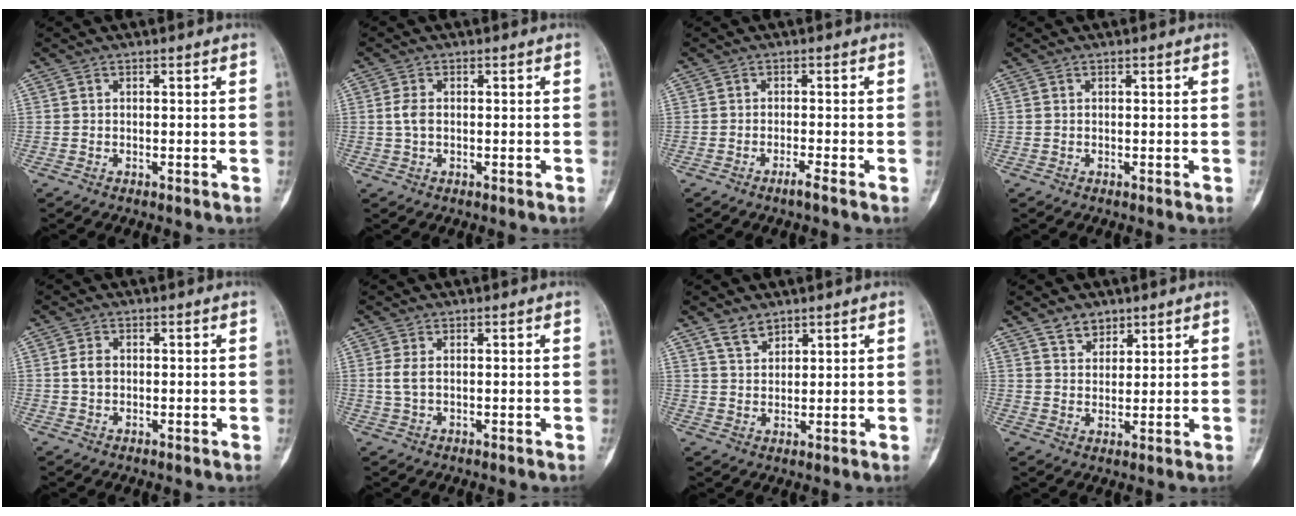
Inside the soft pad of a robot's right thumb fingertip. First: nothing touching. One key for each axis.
{"total": 2.6, "fx": 0.1, "fy": 1.6, "fz": 2.1, "tx": -0.047, "ty": 0.002, "tz": 0.000}
{"total": 1.5, "fx": -1.1, "fy": -0.3, "fz": 1.0, "tx": -0.028, "ty": 0.002, "tz": -0.024}
{"total": 0.0}
{"total": 2.5, "fx": 0.2, "fy": 1.8, "fz": 1.8, "tx": -0.031, "ty": 0.004, "tz": 0.003}
{"total": 2.2, "fx": 0.4, "fy": 1.2, "fz": 1.8, "tx": -0.052, "ty": 0.002, "tz": 0.010}
{"total": 3.6, "fx": 2.8, "fy": 1.9, "fz": 1.3, "tx": -0.012, "ty": -0.017, "tz": 0.057}
{"total": 4.3, "fx": 3.2, "fy": 2.7, "fz": 1.2, "tx": 0.001, "ty": -0.024, "tz": 0.058}